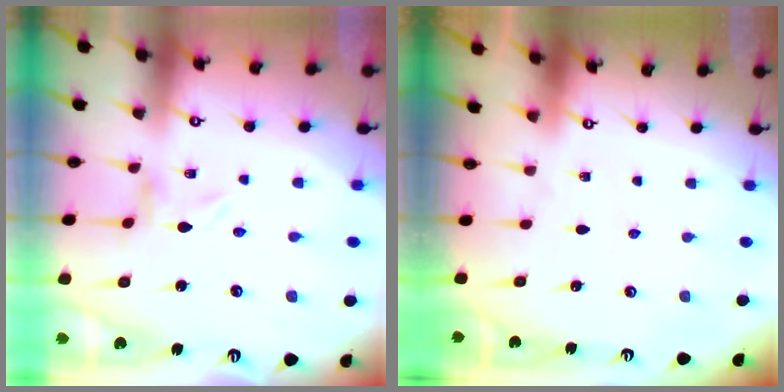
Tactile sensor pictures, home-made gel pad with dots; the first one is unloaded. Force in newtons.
{"total": 0.0}